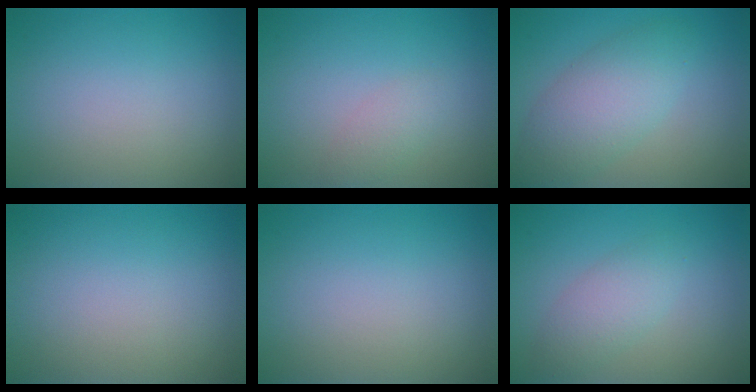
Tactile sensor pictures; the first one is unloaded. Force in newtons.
{"total": 1.5, "press": 1.5, "slide": 0.1}
{"total": 5.0, "press": 5.0, "slide": 0.1}
{"total": 0.0}
{"total": 0.0}
{"total": 2.7, "press": 2.7, "slide": 0.1}